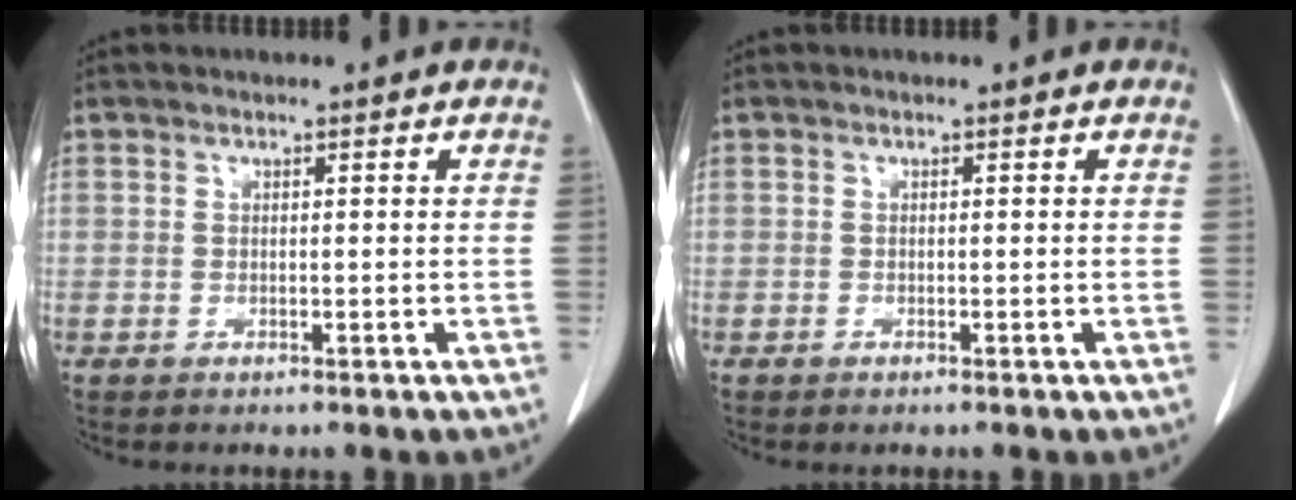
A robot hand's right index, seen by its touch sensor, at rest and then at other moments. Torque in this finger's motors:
{"motor_torque": [0.05, 0.00, 0.11, 0.02]}